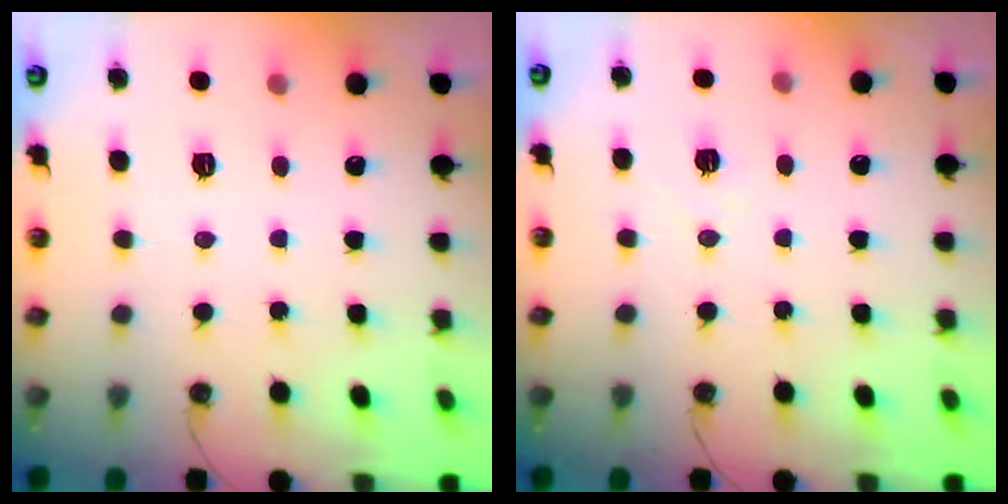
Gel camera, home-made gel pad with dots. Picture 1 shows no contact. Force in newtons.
{"total": 5.9, "press": 4.0, "slide": 4.4}